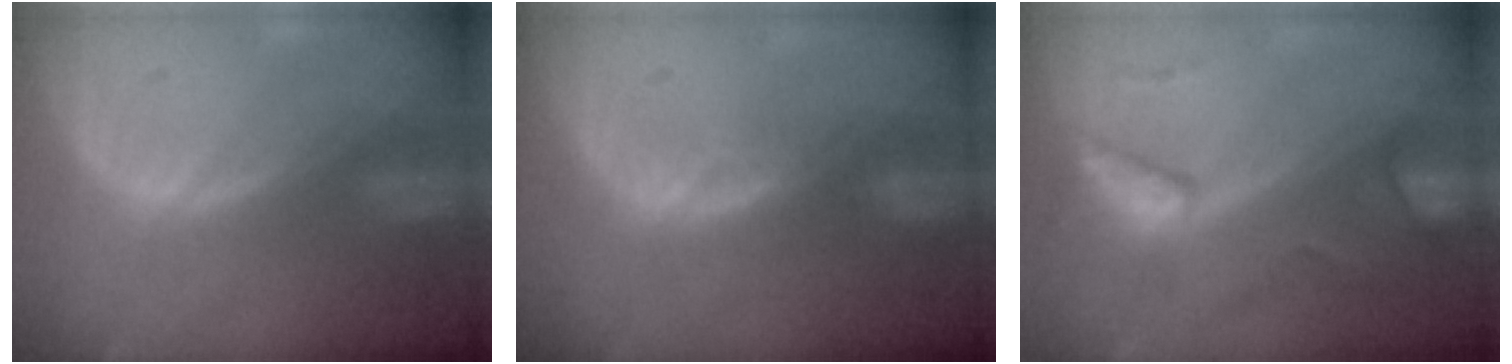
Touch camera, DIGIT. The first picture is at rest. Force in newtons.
{"total": 3.5, "press": 3.0, "slide": 1.7}
{"total": 7.6, "press": 6.7, "slide": 3.5}